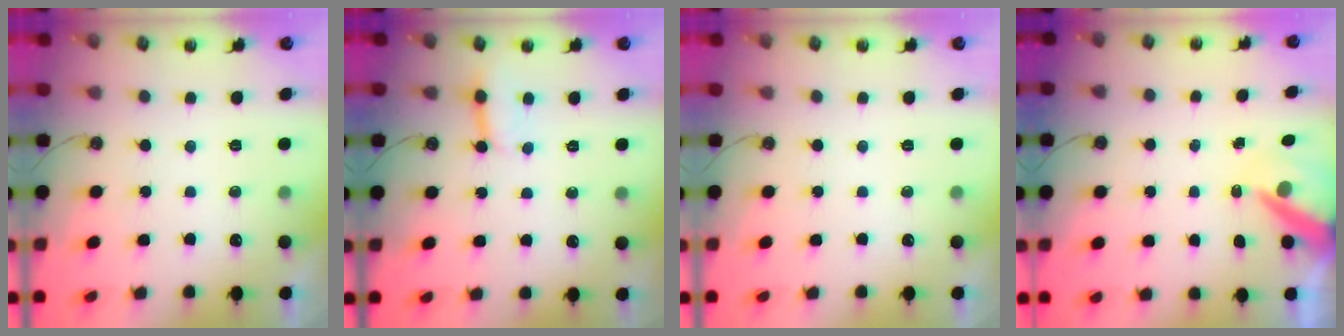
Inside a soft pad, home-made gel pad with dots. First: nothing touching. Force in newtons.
{"total": 3.1, "press": 3.1, "slide": 0.5}
{"total": 0.0}
{"total": 8.8, "press": 8.7, "slide": 0.9}